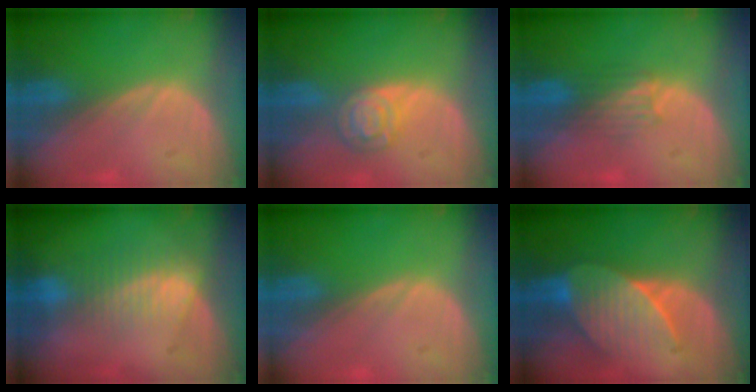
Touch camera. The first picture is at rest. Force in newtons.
{"total": 5.2, "press": 4.6, "slide": 2.5}
{"total": 3.4, "press": 3.3, "slide": 0.5}
{"total": 7.4, "press": 6.3, "slide": 3.8}
{"total": 0.0}
{"total": 7.5, "press": 7.4, "slide": 1.0}